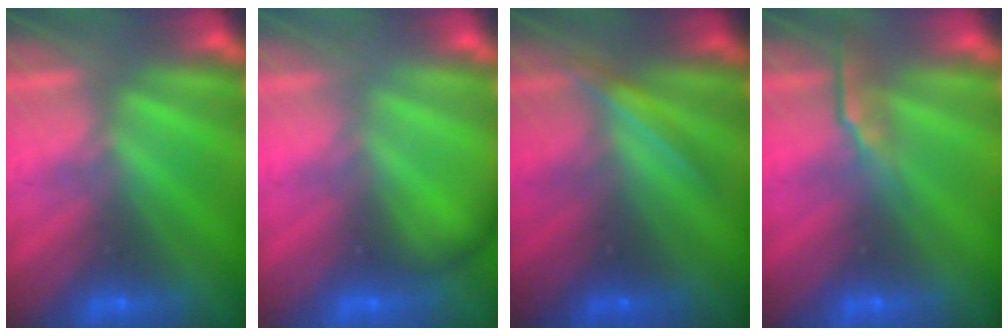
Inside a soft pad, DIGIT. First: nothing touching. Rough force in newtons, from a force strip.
{"total": 2.1}
{"total": 2.0}
{"total": 2.7}